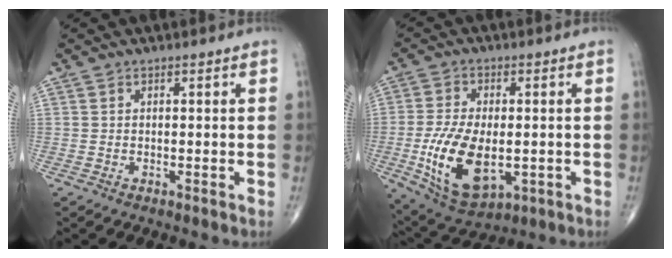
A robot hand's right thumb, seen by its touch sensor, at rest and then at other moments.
{"total": 14.7, "force": [-2.8, 7.8, 12.1], "torque": [-0.223, -0.010, -0.032]}